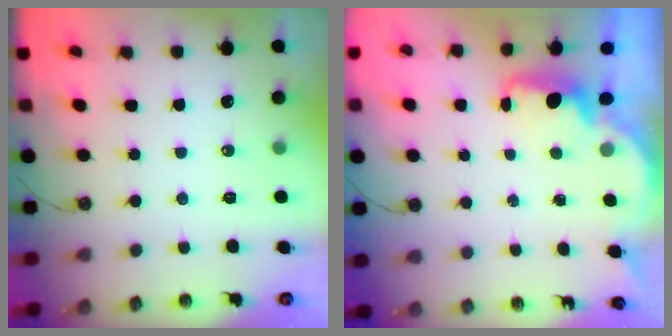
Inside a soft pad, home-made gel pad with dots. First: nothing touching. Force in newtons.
{"total": 1.6, "press": 1.5, "slide": 0.6}